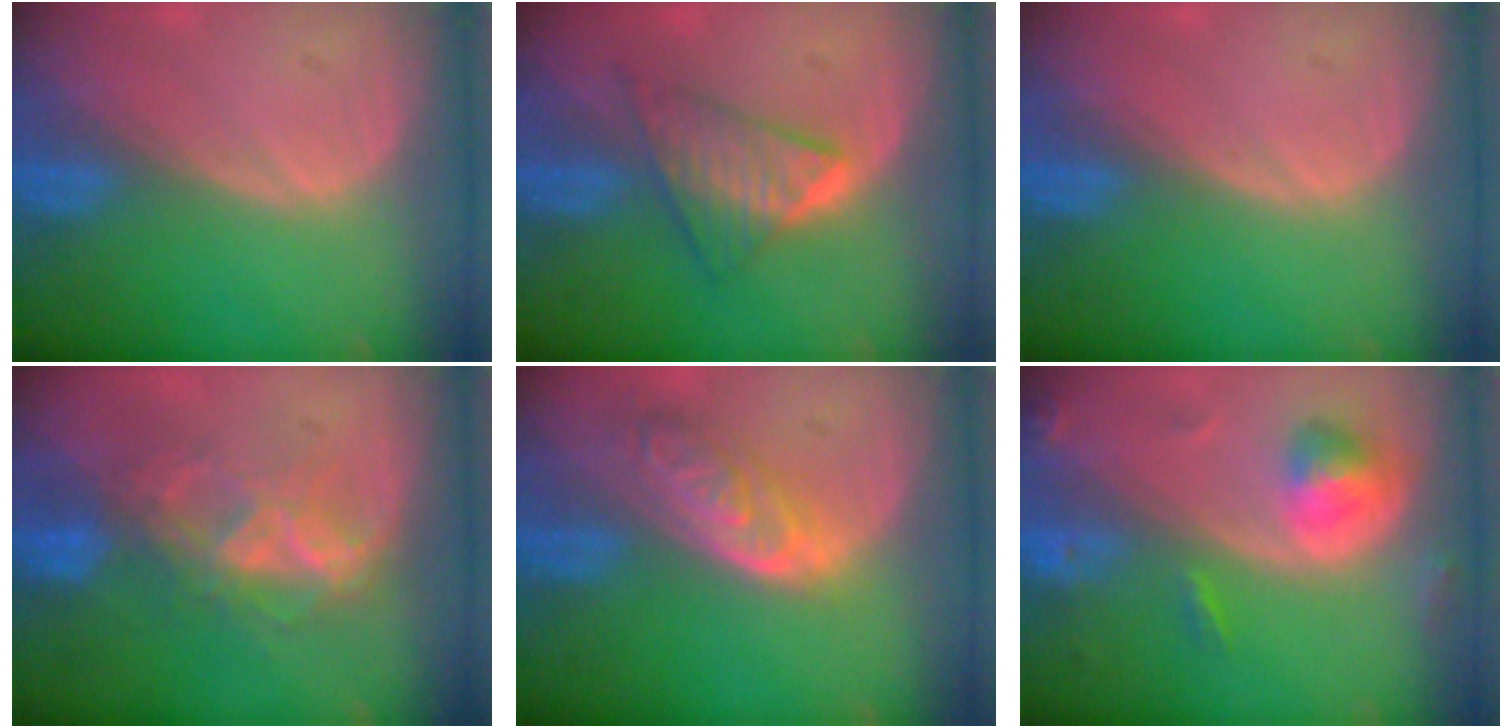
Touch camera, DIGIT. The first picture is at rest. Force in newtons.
{"total": 5.9, "press": 5.9, "slide": 0.7}
{"total": 0.0}
{"total": 6.8, "press": 6.6, "slide": 1.6}
{"total": 6.5, "press": 5.9, "slide": 2.7}
{"total": 5.2, "press": 4.9, "slide": 1.8}